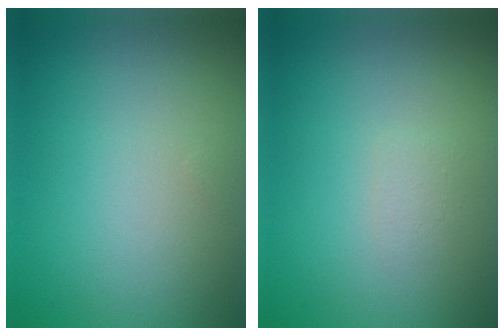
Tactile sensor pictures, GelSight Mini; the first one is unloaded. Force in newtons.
{"total": 0.7, "press": 0.7, "slide": 0.1}